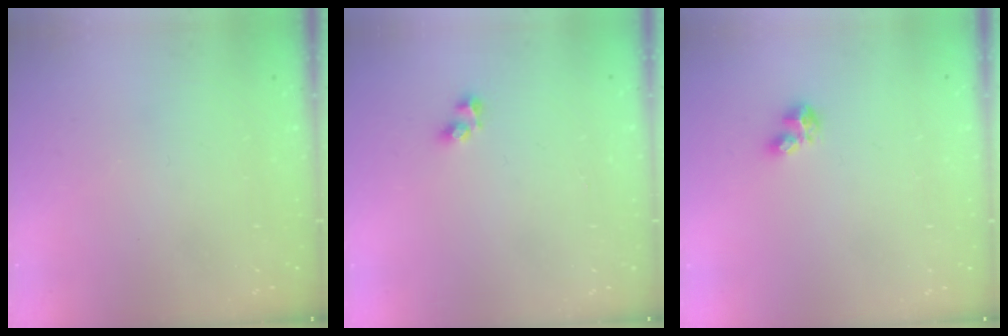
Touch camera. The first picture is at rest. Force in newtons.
{"total": 3.5, "press": 3.4, "slide": 0.9}
{"total": 4.6, "press": 4.6, "slide": 0.6}